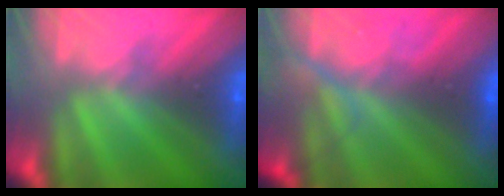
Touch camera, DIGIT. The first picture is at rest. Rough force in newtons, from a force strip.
{"total": 9.0}